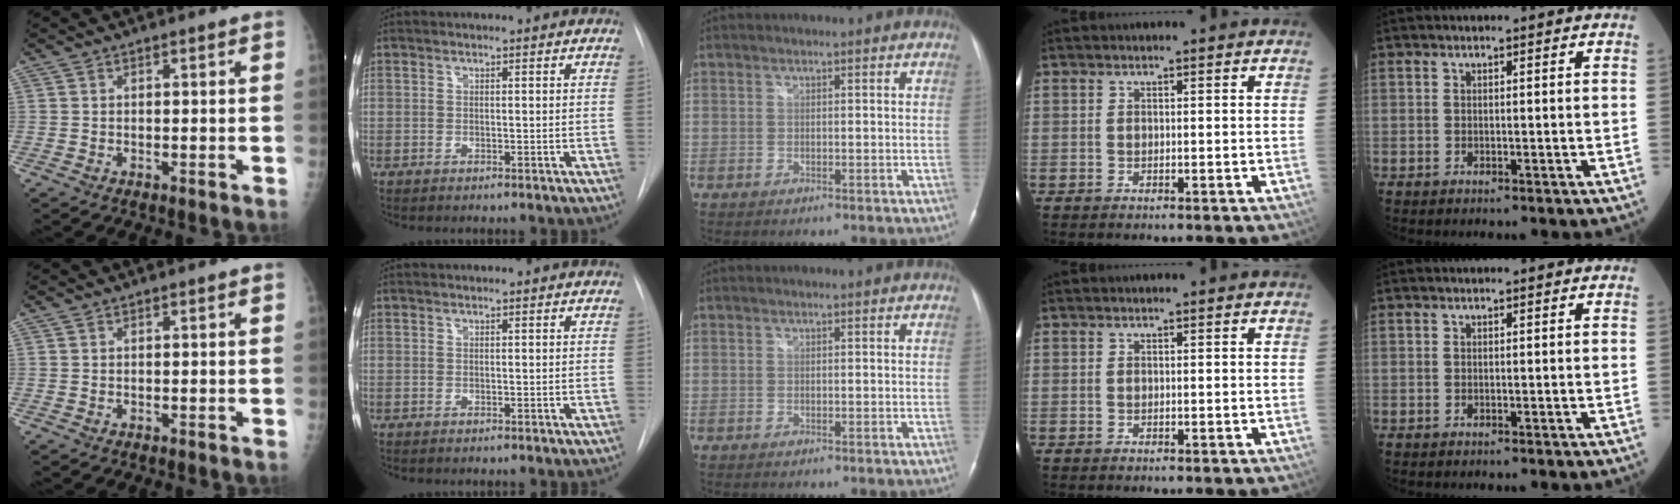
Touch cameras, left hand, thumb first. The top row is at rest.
{}